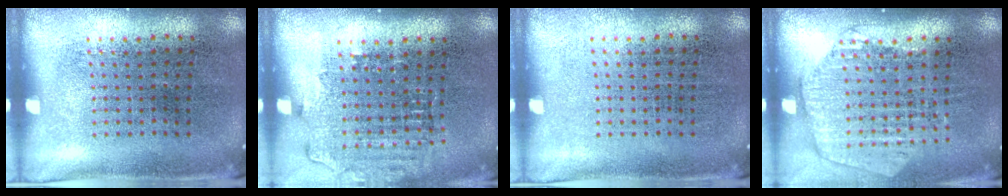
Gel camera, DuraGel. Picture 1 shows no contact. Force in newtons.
{"total": 1.5, "press": 1.3, "slide": 0.7}
{"total": 0.0}
{"total": 1.8, "press": 1.7, "slide": 0.6}